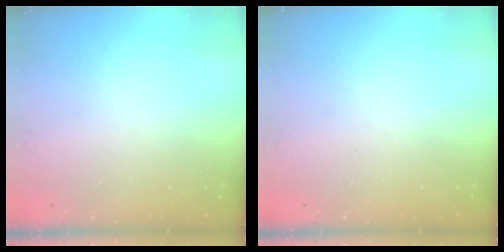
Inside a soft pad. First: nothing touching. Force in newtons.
{"total": 0.0}